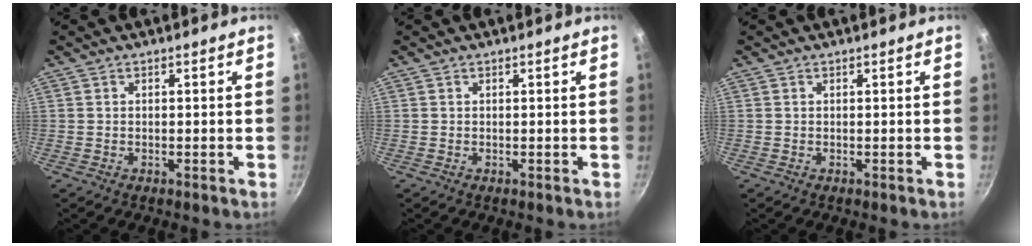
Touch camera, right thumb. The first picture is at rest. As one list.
[{"total": 0.0}, {"total": 0.0}]